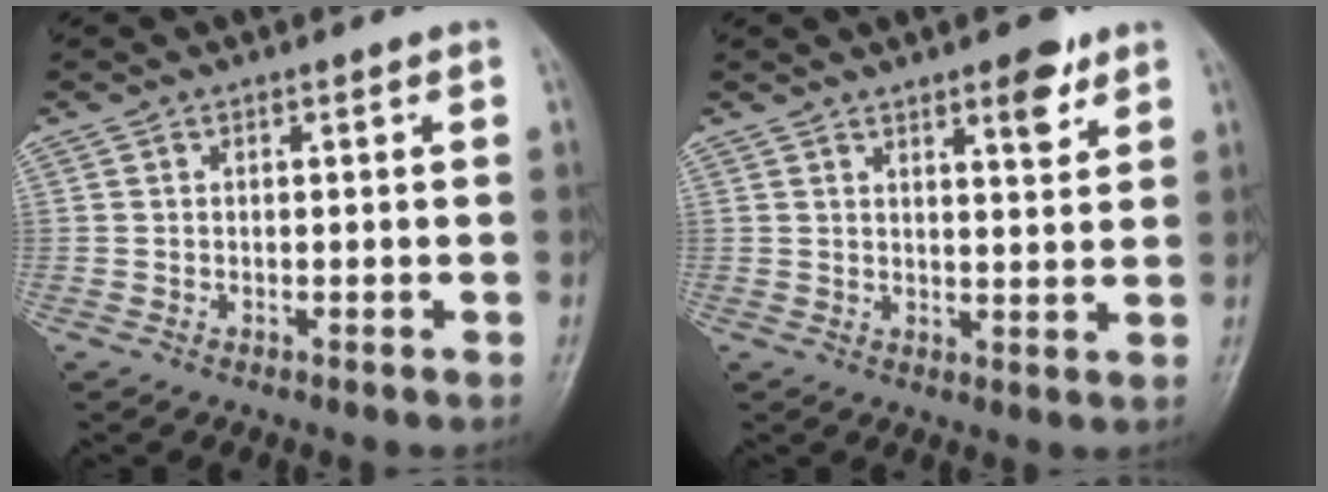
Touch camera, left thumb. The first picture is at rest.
{"total": 5.8, "force": [3.7, 1.7, 4.2], "torque": [-0.048, -0.021, 0.051]}